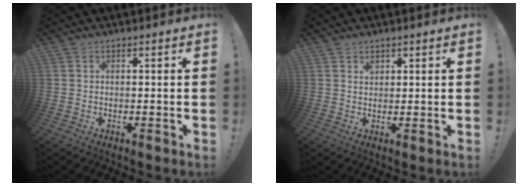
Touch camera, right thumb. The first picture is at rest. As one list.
[{"total": 1.8, "force": [1.2, 1.2, 0.5], "torque": [0.006, -0.007, 0.019]}]